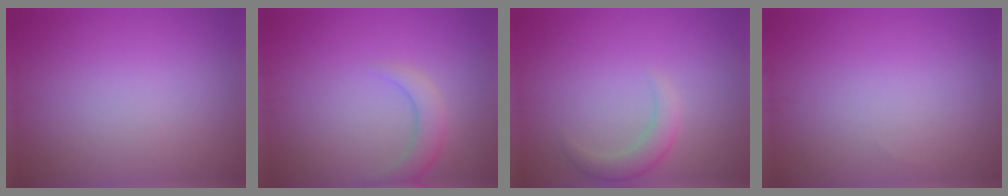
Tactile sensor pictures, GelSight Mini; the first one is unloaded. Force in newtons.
{"total": 2.5, "press": 2.5, "slide": 0.2}
{"total": 2.3, "press": 2.3, "slide": 0.4}
{"total": 0.0}